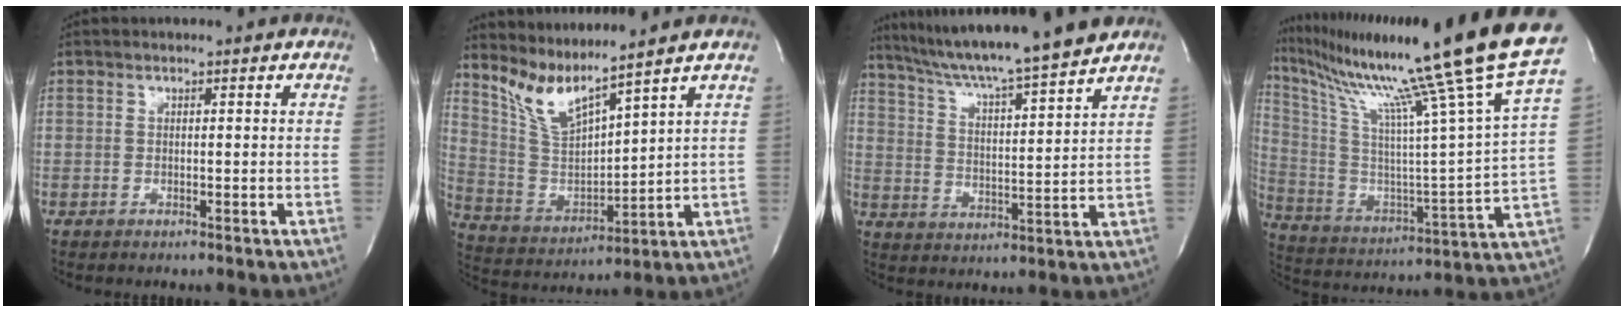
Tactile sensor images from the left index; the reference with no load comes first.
{"total": 8.1, "force": [7.2, -0.6, 3.8], "torque": [-0.089, -0.013, 0.159]}
{"total": 16.1, "force": [14.3, -1.3, 7.4], "torque": [-0.129, -0.005, 0.219]}
{"total": 29.0, "force": [22.4, -3.0, 18.1], "torque": [-0.323, -0.062, 0.342]}